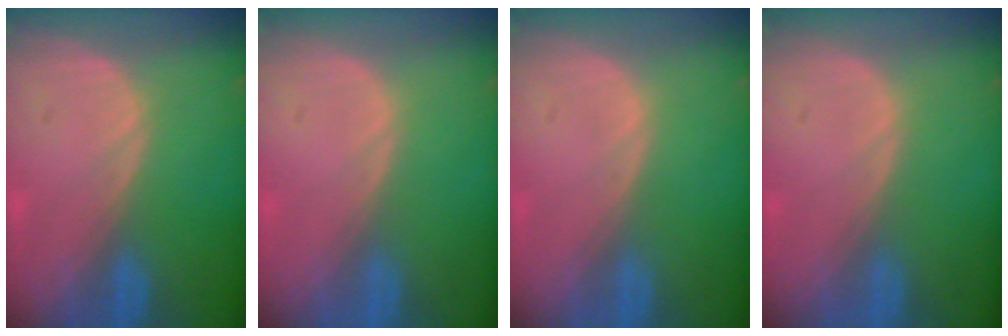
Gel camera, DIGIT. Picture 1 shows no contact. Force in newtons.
{"total": 0.0}
{"total": 0.0}
{"total": 0.0}